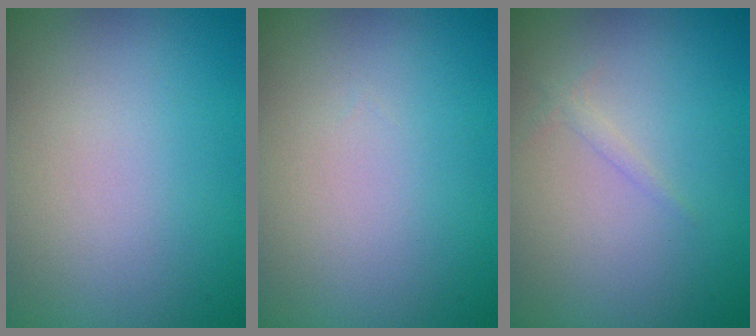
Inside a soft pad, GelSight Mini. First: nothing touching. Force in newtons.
{"total": 0.0}
{"total": 0.6, "press": 0.6, "slide": 0.1}